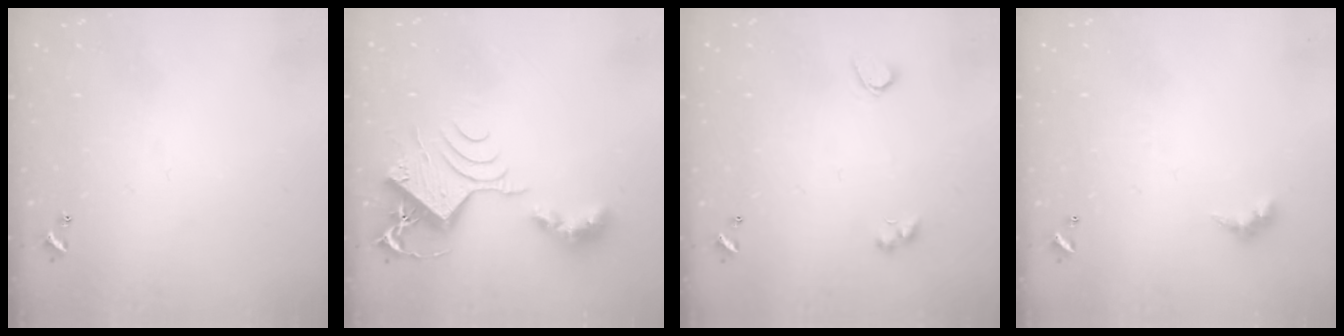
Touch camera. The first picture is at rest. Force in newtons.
{"total": 10.1, "press": 10.0, "slide": 1.5}
{"total": 3.1, "press": 2.9, "slide": 1.0}
{"total": 2.4, "press": 2.4, "slide": 0.5}